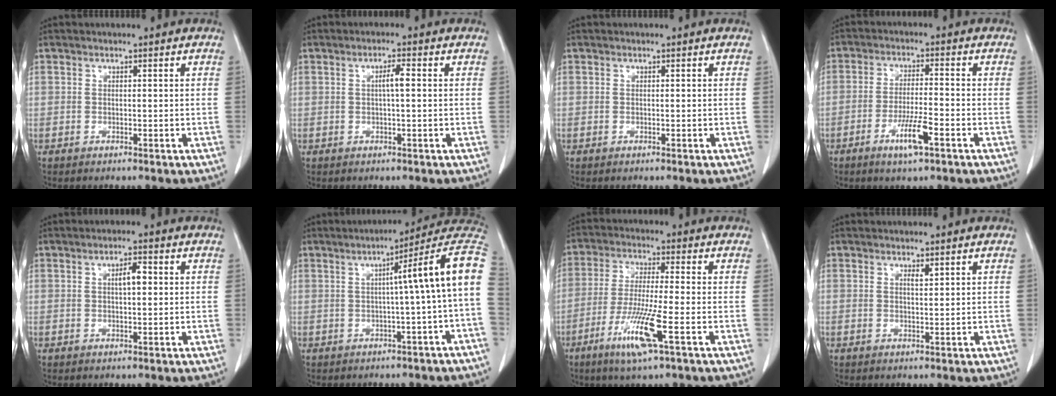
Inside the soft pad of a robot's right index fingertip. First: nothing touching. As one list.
[{"total": 2.3, "force": [0.2, 0.1, 2.3], "torque": [-0.040, 0.004, 0.003]}, {"total": 0.0}, {"total": 6.1, "force": [-3.1, 0.8, 5.2], "torque": [-0.100, -0.004, -0.053]}, {"total": 2.8, "force": [0.5, 0.7, 2.6], "torque": [-0.045, 0.005, 0.008]}, {"total": 11.2, "force": [0.4, -1.1, 11.1], "torque": [-0.135, 0.034, -0.002]}, {"total": 9.5, "force": [-4.3, 0.0, 8.5], "torque": [-0.172, -0.020, -0.082]}, {"total": 1.0, "force": [0.6, 0.1, 0.8], "torque": [-0.017, -0.003, 0.011]}]